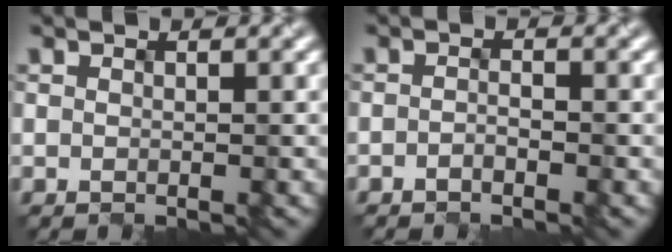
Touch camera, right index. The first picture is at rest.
{"total": 1.1, "force": [-0.9, 0.3, 0.7], "torque": [-0.013, 0.001, -0.021]}